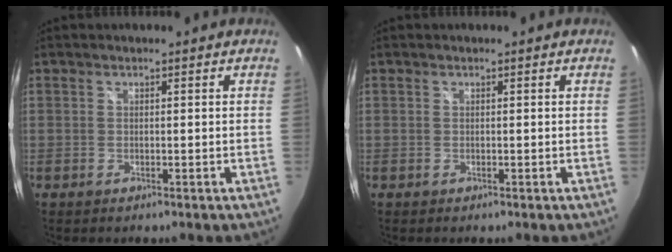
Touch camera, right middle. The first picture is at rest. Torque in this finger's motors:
{"motor_torque": [0.04, -0.09, 0.00, 0.00]}